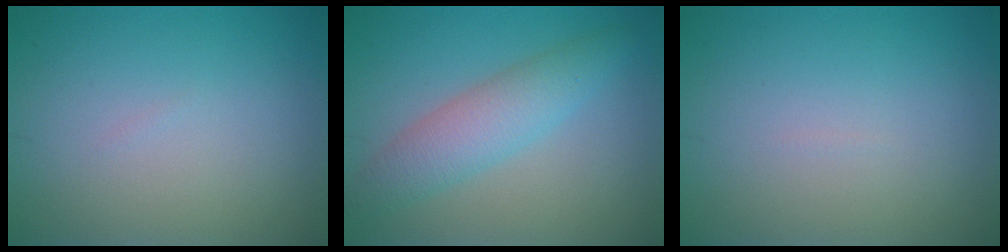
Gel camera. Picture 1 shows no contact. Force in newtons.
{"total": 4.1, "press": 4.1, "slide": 0.1}
{"total": 0.0}